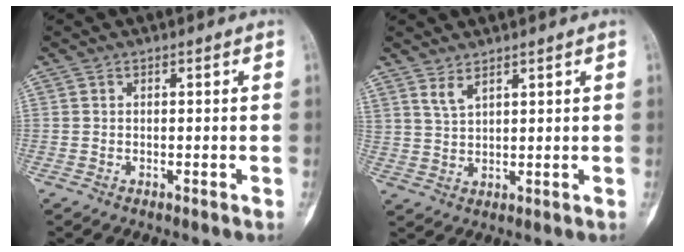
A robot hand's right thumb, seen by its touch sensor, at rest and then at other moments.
{"total": 2.8, "force": [2.2, 1.0, 1.5], "torque": [-0.017, -0.014, 0.049]}